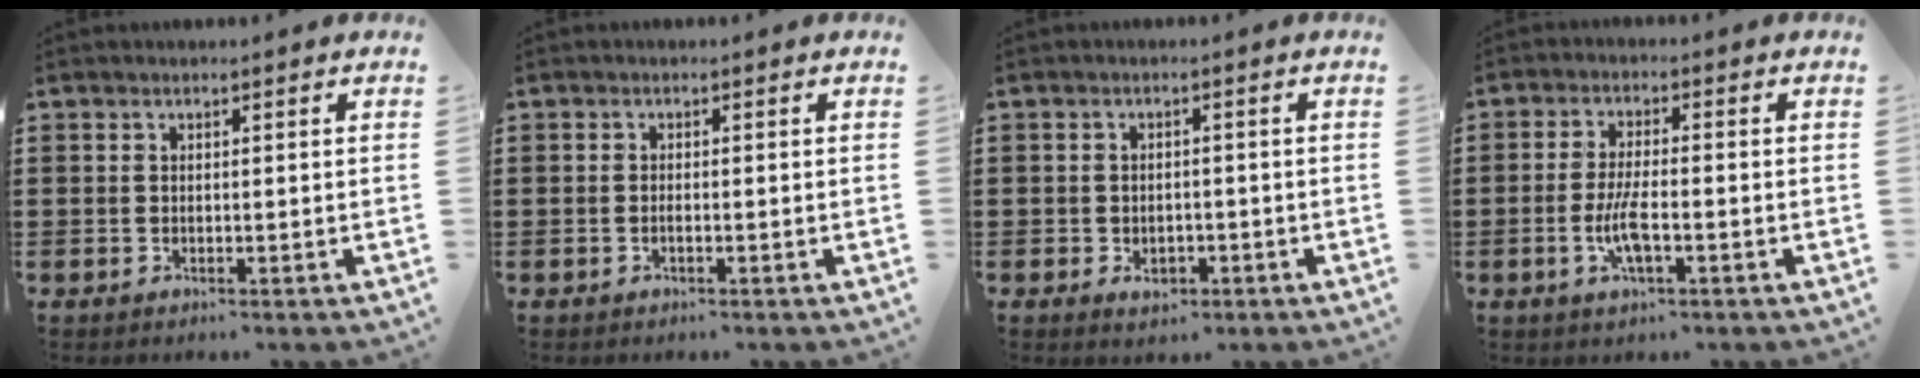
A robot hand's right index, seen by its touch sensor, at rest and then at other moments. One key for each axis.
{"total": 0.6, "fx": -0.3, "fy": 0.1, "fz": 0.6, "tx": -0.011, "ty": -0.003, "tz": -0.005}
{"total": 2.3, "fx": -0.9, "fy": 1.6, "fz": 1.4, "tx": -0.026, "ty": 0.002, "tz": -0.017}
{"total": 5.4, "fx": -1.6, "fy": 1.4, "fz": 4.9, "tx": -0.110, "ty": -0.006, "tz": -0.036}